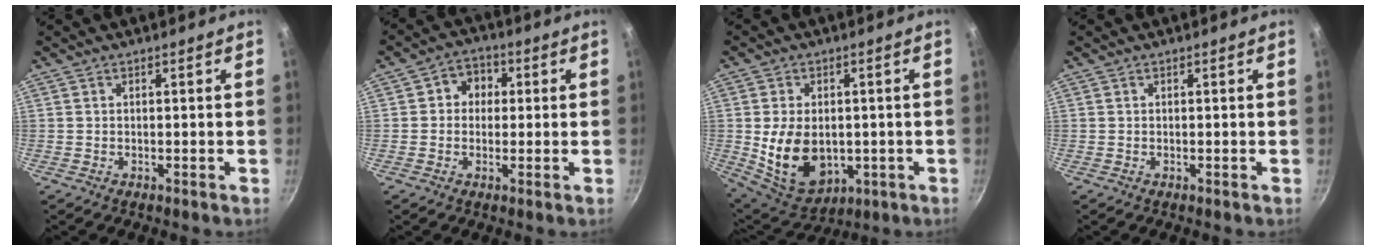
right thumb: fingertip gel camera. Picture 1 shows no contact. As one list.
[{"total": 5.0, "force": [0.3, 4.5, 2.3], "torque": [-0.002, 0.010, -0.010]}, {"total": 13.5, "force": [-1.0, 9.4, 9.6], "torque": [-0.153, -0.014, 0.009]}, {"total": 0.0}]